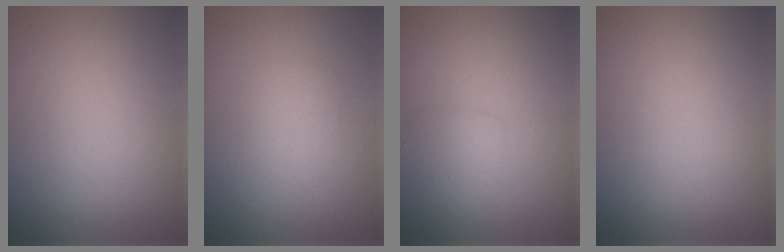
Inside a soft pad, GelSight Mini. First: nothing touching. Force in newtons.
{"total": 1.5, "press": 1.5, "slide": 0.1}
{"total": 1.5, "press": 1.5, "slide": 0.1}
{"total": 0.0}